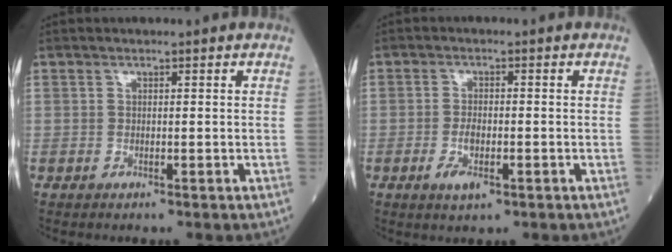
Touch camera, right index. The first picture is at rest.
{"total": 3.6, "force": [-1.4, 1.1, 3.1], "torque": [-0.062, -0.002, -0.023]}